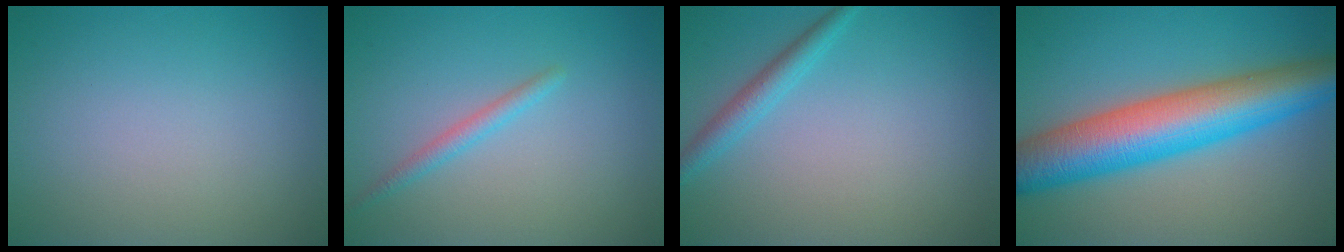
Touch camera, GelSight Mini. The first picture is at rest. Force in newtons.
{"total": 1.4, "press": 1.4, "slide": 0.1}
{"total": 2.1, "press": 2.1, "slide": 0.1}
{"total": 10.4, "press": 10.4, "slide": 0.2}